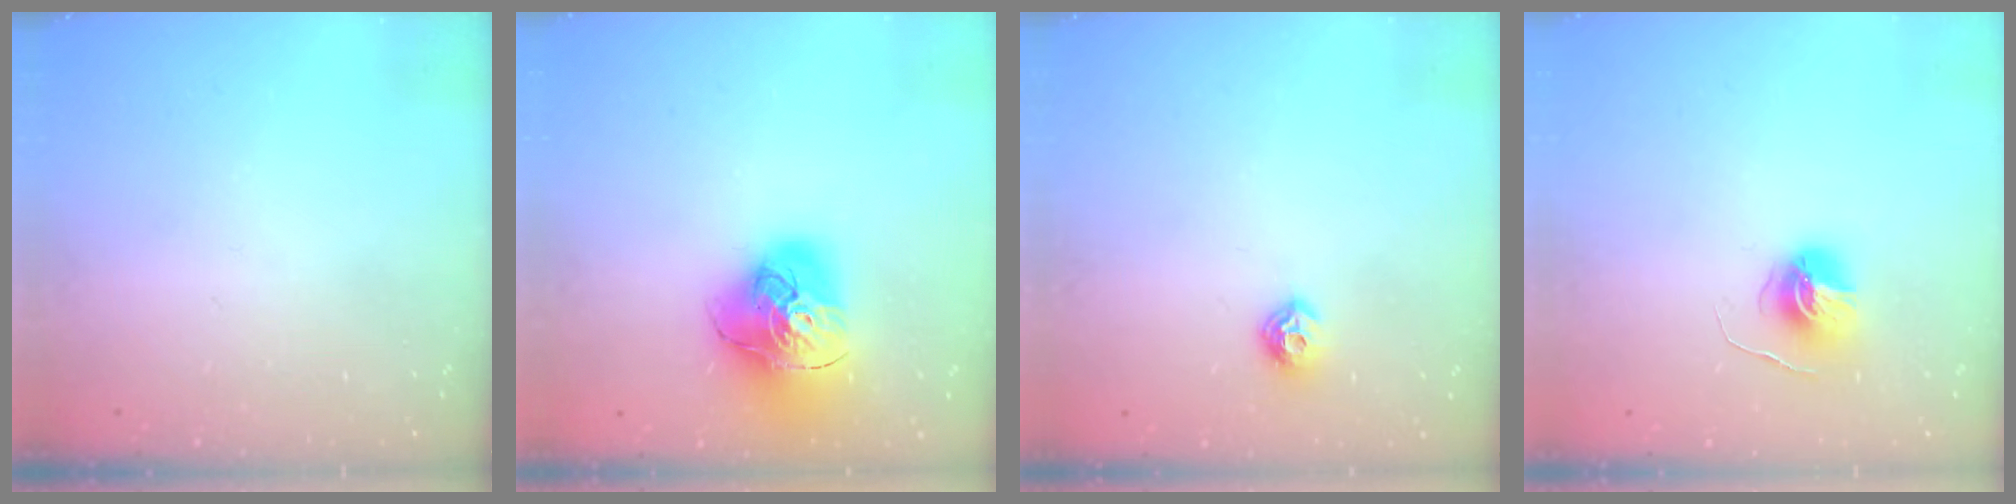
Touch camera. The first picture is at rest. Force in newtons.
{"total": 18.6, "press": 18.5, "slide": 2.0}
{"total": 6.8, "press": 6.8, "slide": 0.3}
{"total": 6.7, "press": 6.7, "slide": 0.4}